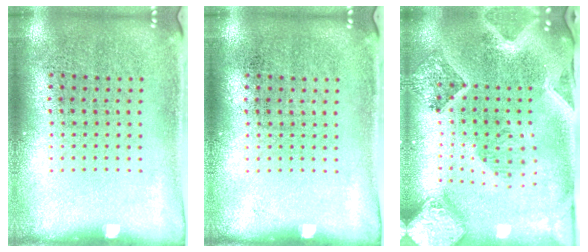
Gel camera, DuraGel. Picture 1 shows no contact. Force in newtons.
{"total": 0.0}
{"total": 2.8, "press": 2.5, "slide": 1.3}